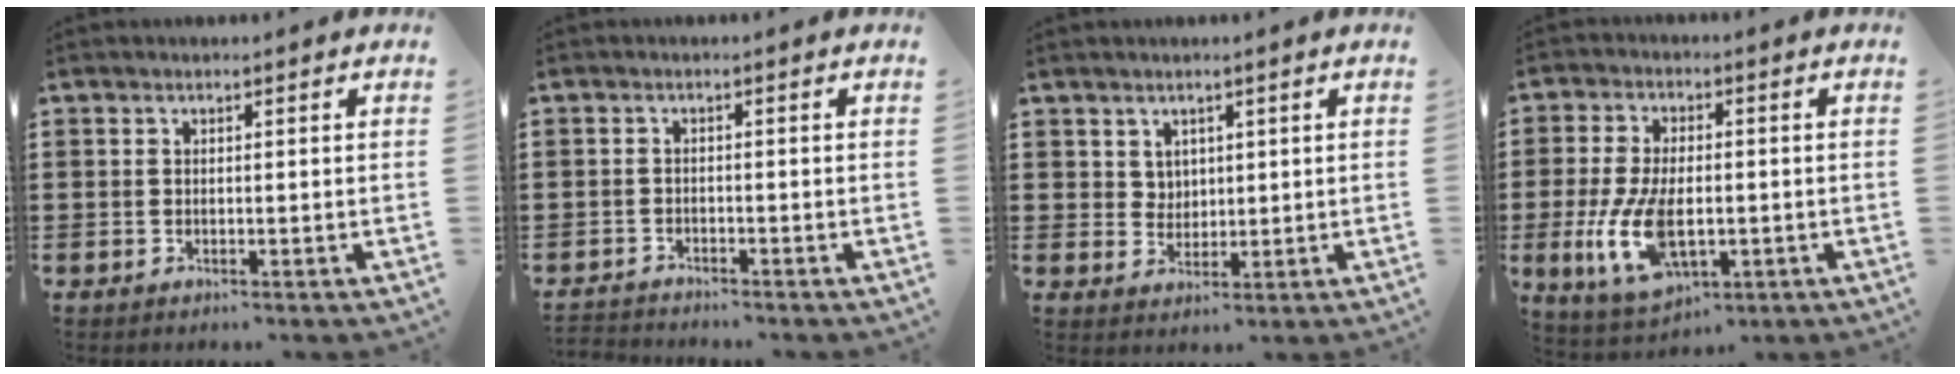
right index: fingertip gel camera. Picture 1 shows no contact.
{"total": 1.6, "force": [-1.6, 0.1, -0.2], "torque": [-0.002, 0.002, -0.035]}
{"total": 2.8, "force": [1.7, 2.2, 0.5], "torque": [-0.019, 0.009, 0.032]}
{"total": 10.0, "force": [-2.1, 5.1, 8.3], "torque": [-0.200, -0.014, -0.041]}